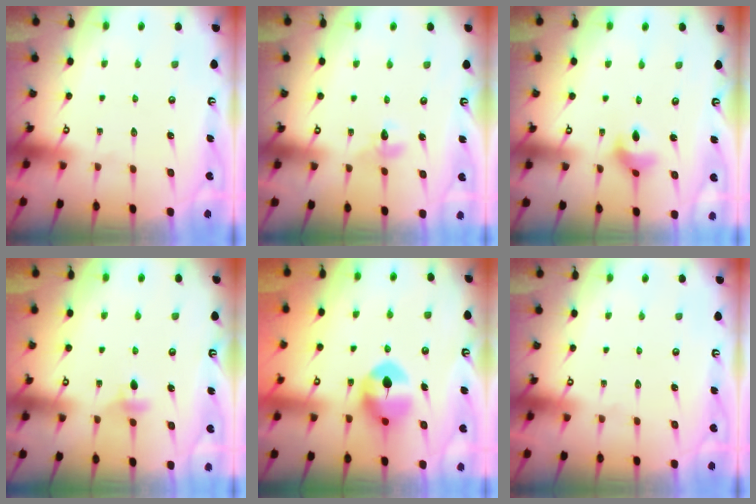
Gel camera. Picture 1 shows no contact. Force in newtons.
{"total": 4.8, "press": 4.8, "slide": 0.6}
{"total": 4.5, "press": 4.5, "slide": 0.5}
{"total": 4.2, "press": 4.1, "slide": 0.6}
{"total": 8.9, "press": 8.9, "slide": 0.4}
{"total": 0.0}